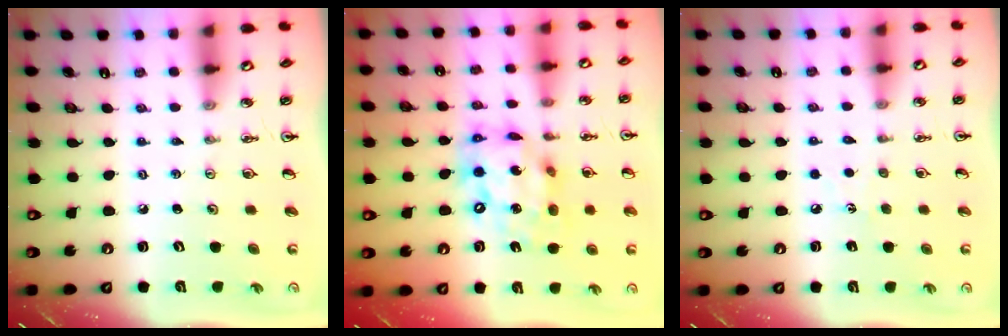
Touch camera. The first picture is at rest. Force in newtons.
{"total": 15.5, "press": 15.5, "slide": 1.1}
{"total": 4.0, "press": 4.0, "slide": 0.5}